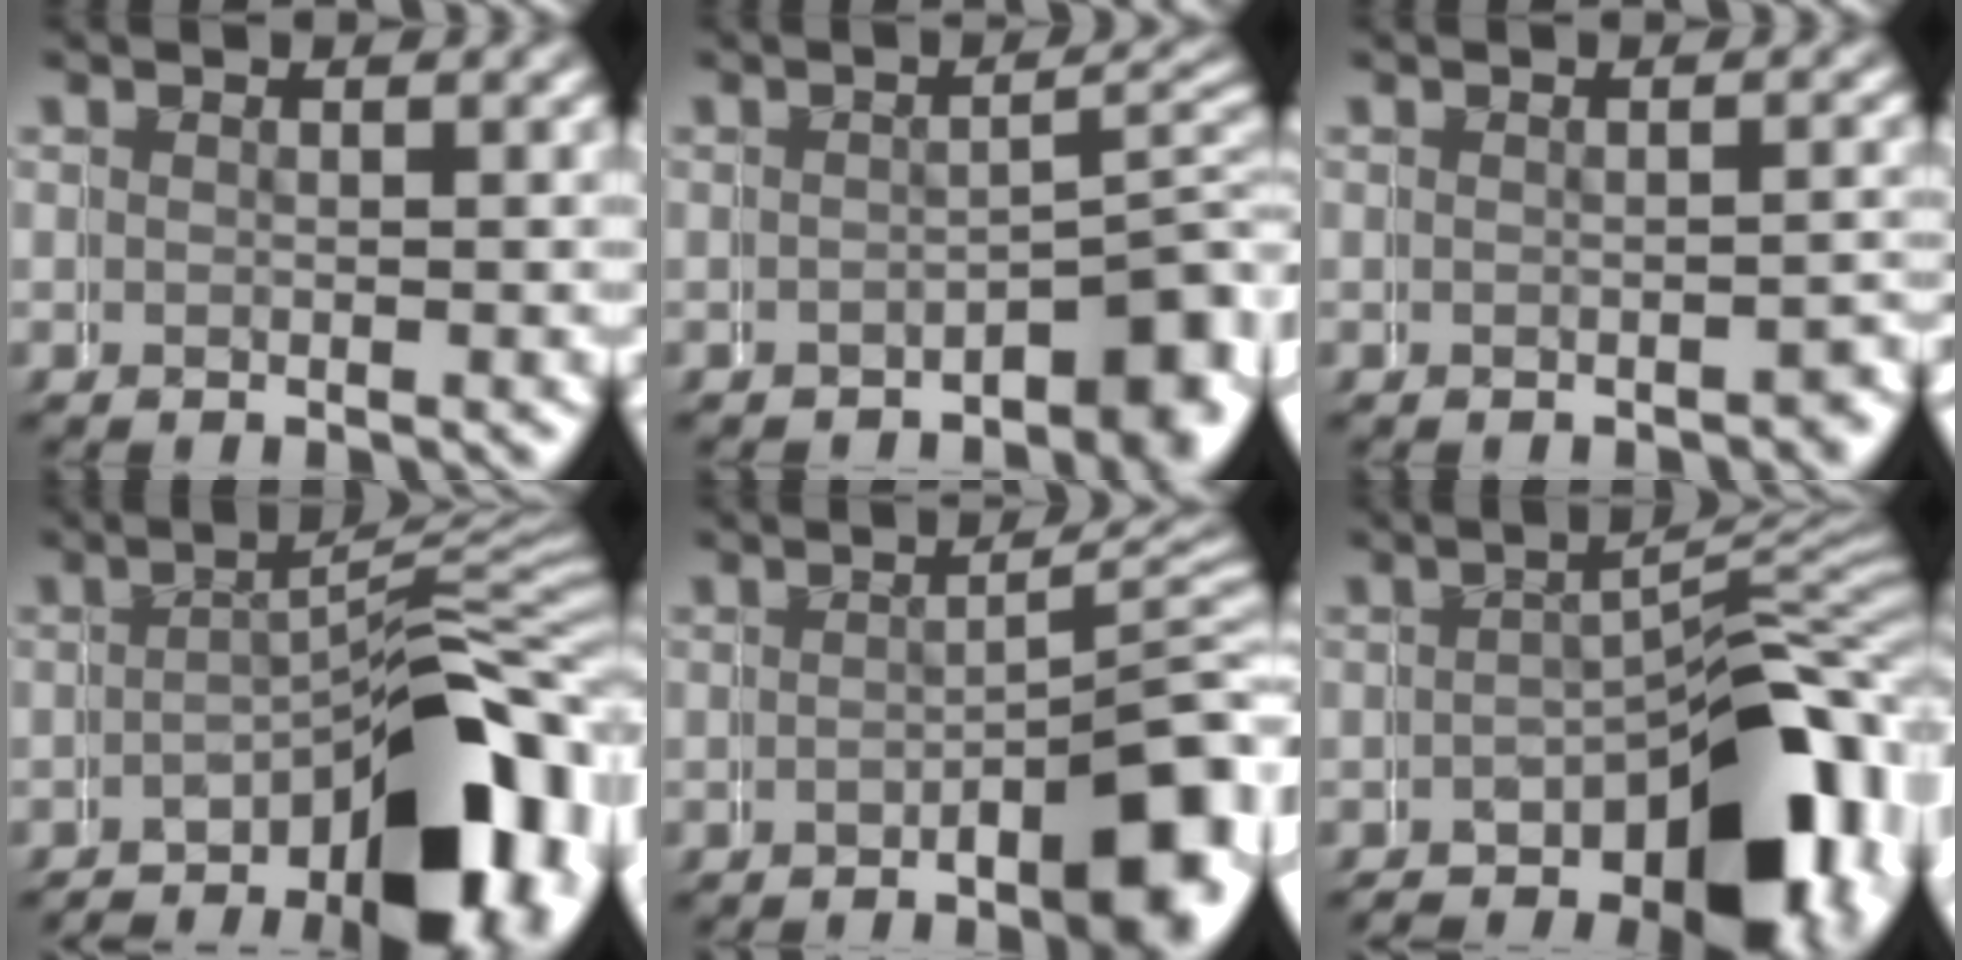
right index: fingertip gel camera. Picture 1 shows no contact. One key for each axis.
{"total": 4.7, "fx": -2.7, "fy": 1.4, "fz": 3.6, "tx": -0.030, "ty": 0.004, "tz": -0.041}
{"total": 1.3, "fx": -1.1, "fy": 0.4, "fz": 0.5, "tx": -0.002, "ty": 0.007, "tz": -0.020}
{"total": 12.6, "fx": -6.3, "fy": 5.3, "fz": 9.5, "tx": -0.113, "ty": 0.000, "tz": -0.087}
{"total": 7.9, "fx": -4.0, "fy": 2.2, "fz": 6.5, "tx": -0.063, "ty": 0.005, "tz": -0.058}
{"total": 11.5, "fx": -5.3, "fy": 5.4, "fz": 8.7, "tx": -0.103, "ty": 0.002, "tz": -0.074}